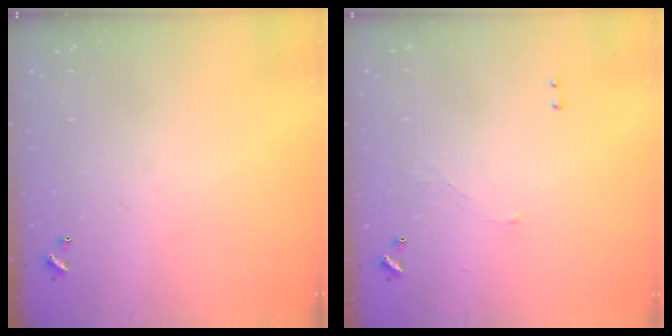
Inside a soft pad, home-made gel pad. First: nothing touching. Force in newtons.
{"total": 1.3, "press": 1.2, "slide": 0.5}